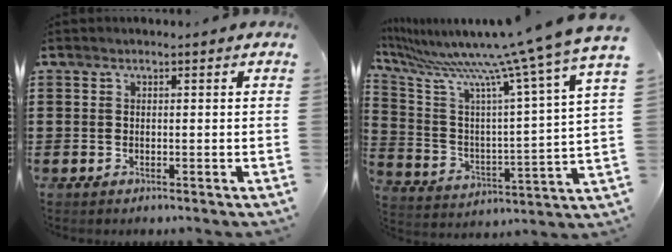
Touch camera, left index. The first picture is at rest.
{"total": 12.3, "force": [10.9, -1.0, 5.5], "torque": [-0.137, -0.094, 0.169]}